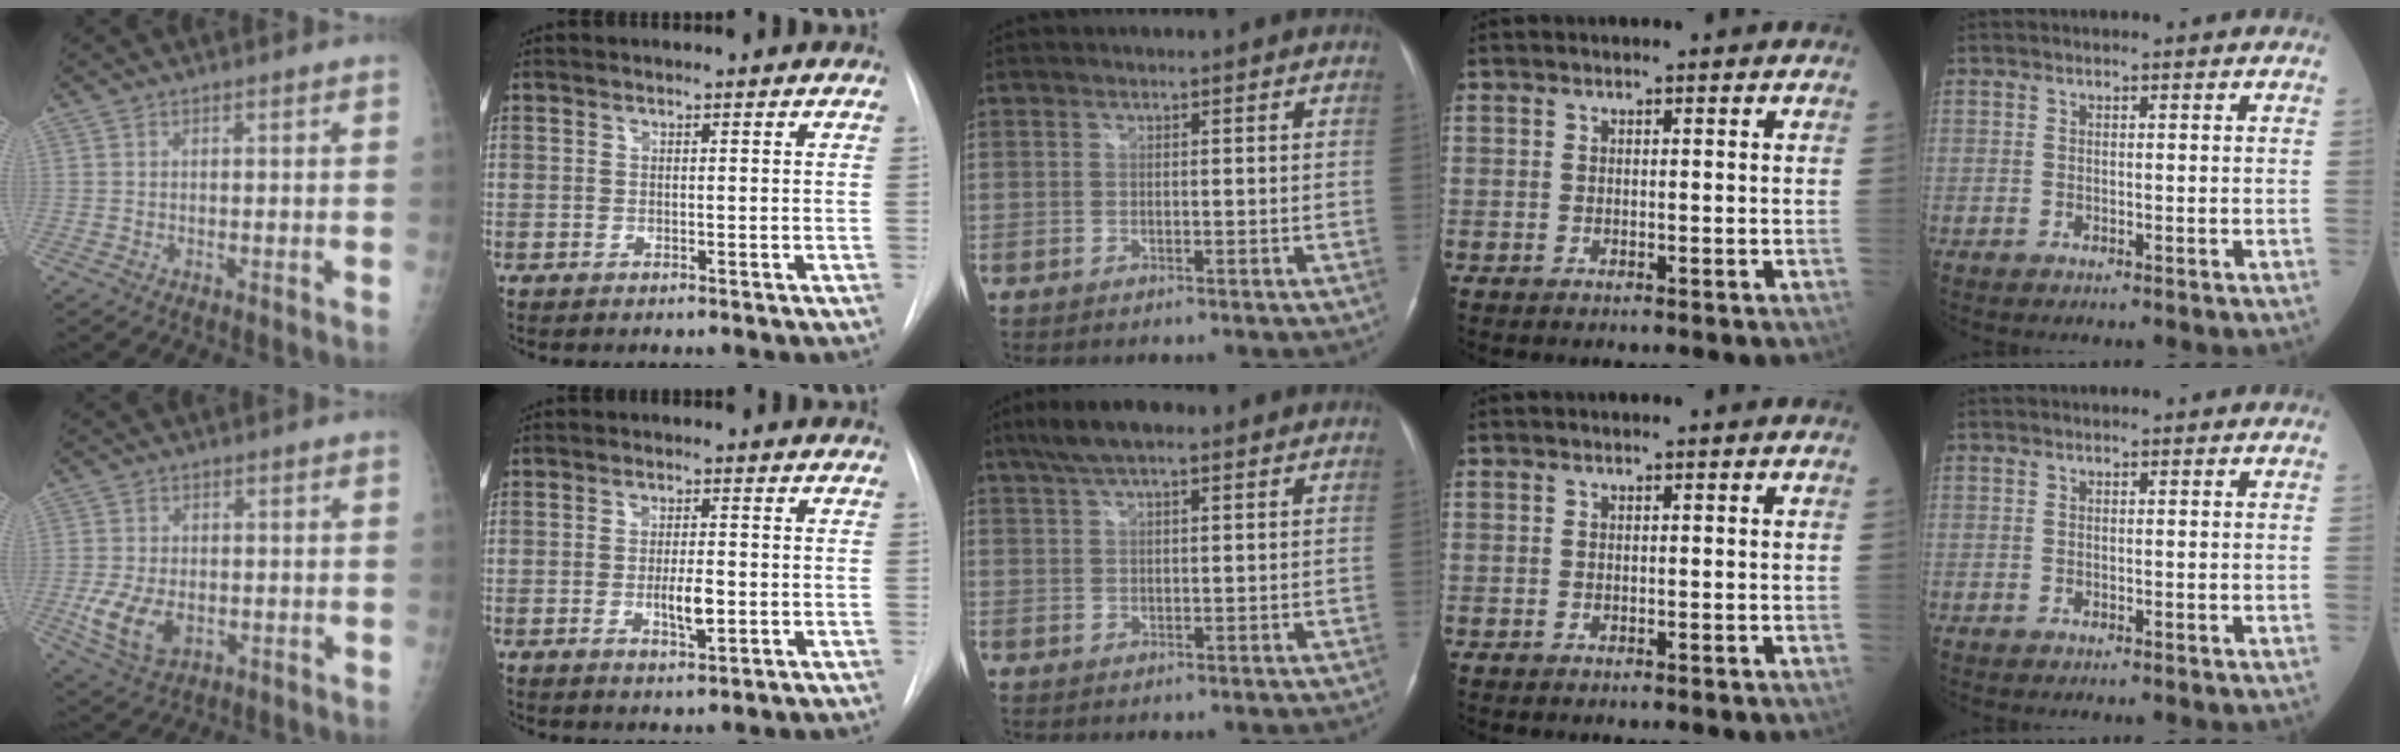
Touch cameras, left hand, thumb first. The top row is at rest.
{"thumb": {"total": 8.6, "force": [-2.0, 5.5, 6.2], "torque": [-0.121, -0.005, -0.028]}, "index": {"total": 4.1, "force": [-0.8, 1.1, 3.9], "torque": [-0.068, -0.003, -0.010]}, "middle": {"total": 6.3, "force": [4.6, 1.4, 4.2], "torque": [-0.085, 0.022, 0.081]}}